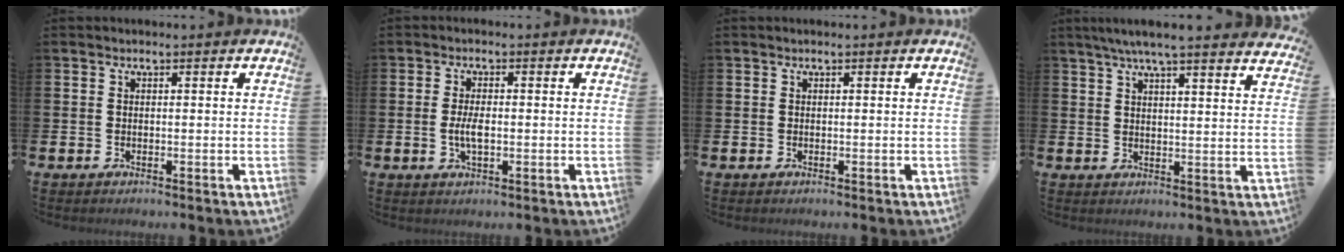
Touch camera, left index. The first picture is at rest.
{"total": 3.3, "force": [-0.3, 1.4, 3.1], "torque": [-0.043, -0.004, -0.009]}
{"total": 0.0}
{"total": 6.0, "force": [5.6, 0.0, 2.3], "torque": [-0.061, -0.018, 0.099]}